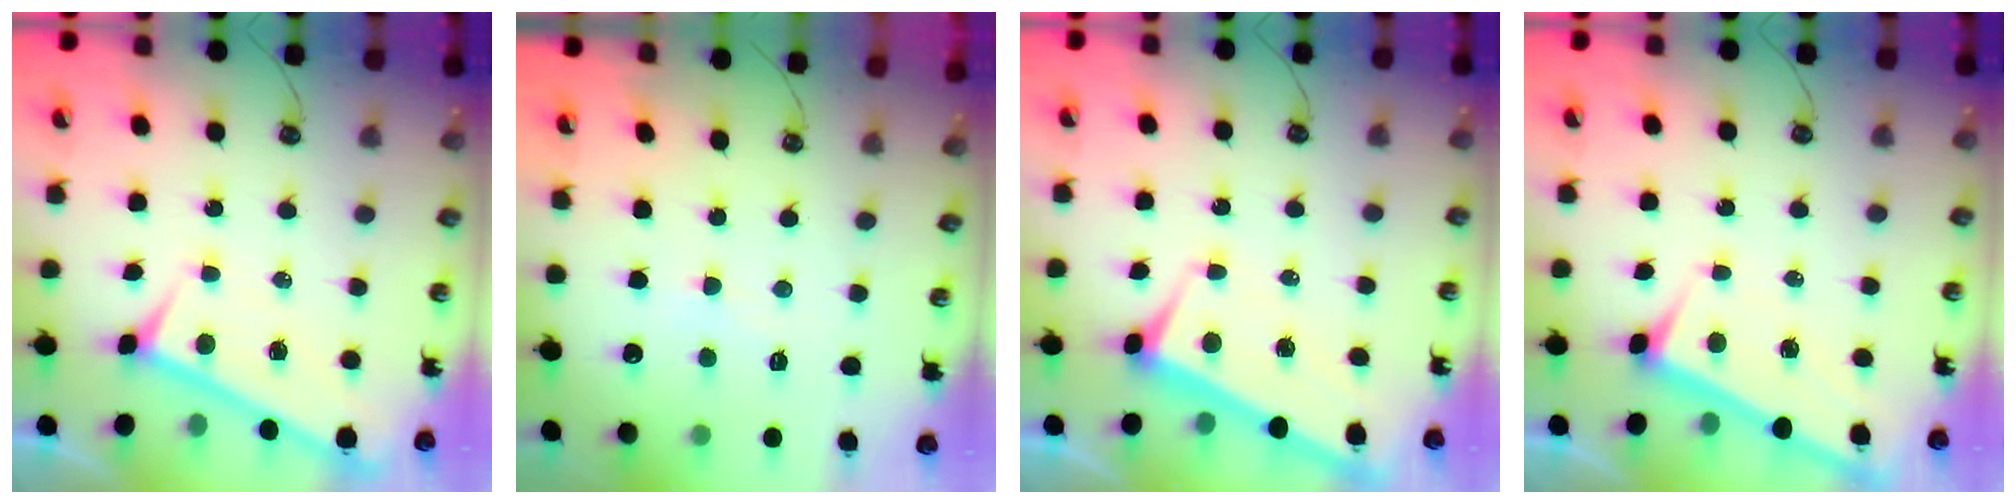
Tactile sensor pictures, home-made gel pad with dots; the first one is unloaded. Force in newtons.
{"total": 2.1, "press": 2.0, "slide": 0.5}
{"total": 2.9, "press": 2.8, "slide": 0.9}
{"total": 2.5, "press": 2.5, "slide": 0.3}